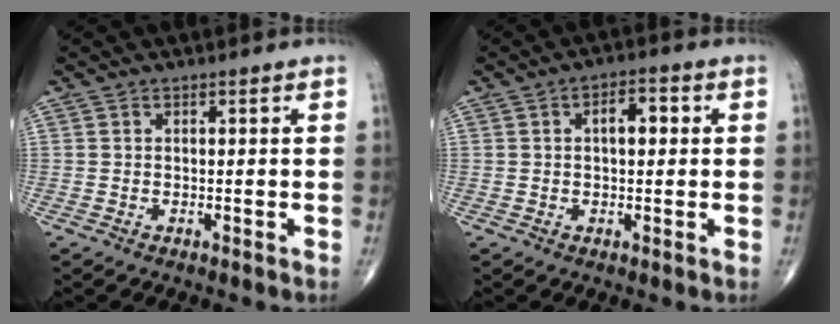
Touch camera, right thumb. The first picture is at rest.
{"total": 4.6, "force": [0.8, 2.3, 3.9], "torque": [-0.051, 0.010, 0.008]}